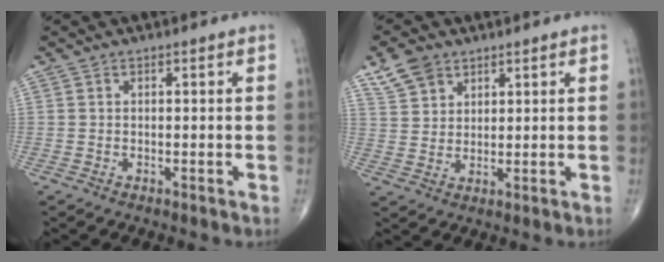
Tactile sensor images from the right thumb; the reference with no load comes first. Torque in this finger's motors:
{"motor_torque": [-0.48, 0.50, -0.14, 0.14, 0.01]}